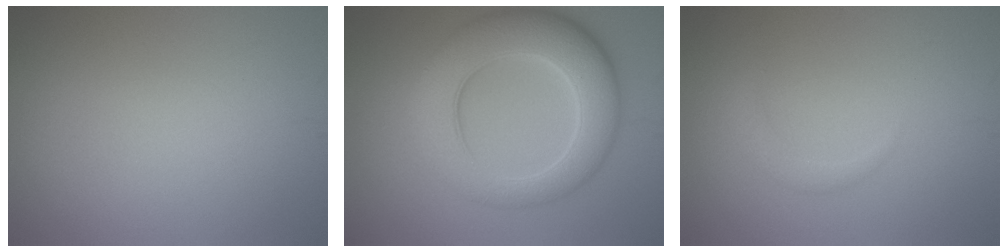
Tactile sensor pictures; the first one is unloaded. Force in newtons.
{"total": 8.9, "press": 8.9, "slide": 0.1}
{"total": 1.2, "press": 1.2, "slide": 0.1}